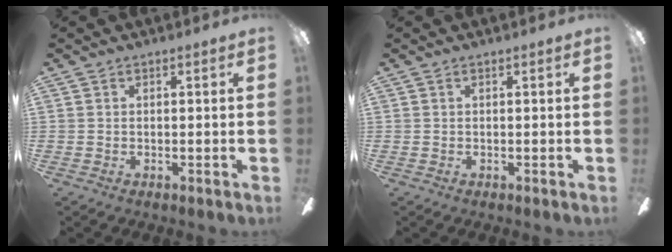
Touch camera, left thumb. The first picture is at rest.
{"total": 0.0}